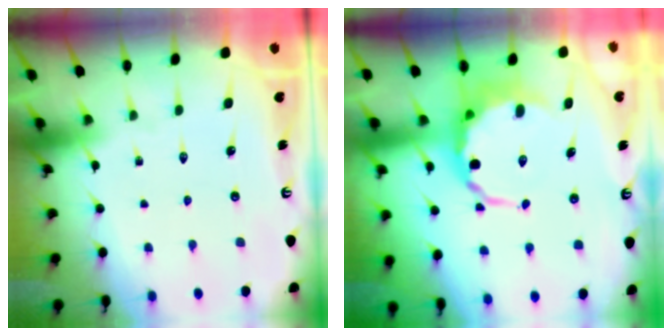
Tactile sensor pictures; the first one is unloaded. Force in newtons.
{"total": 6.6, "press": 6.3, "slide": 2.1}